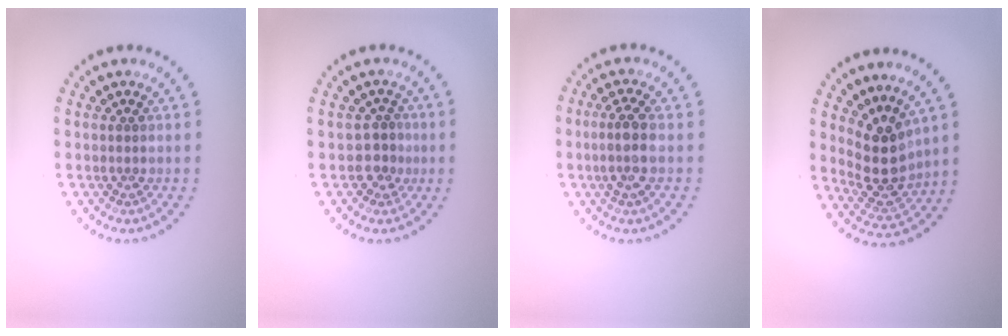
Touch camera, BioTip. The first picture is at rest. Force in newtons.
{"total": 1.8, "press": 1.5, "slide": 1.1}
{"total": 2.4, "press": 2.2, "slide": 1.1}
{"total": 4.3, "press": 3.7, "slide": 2.1}